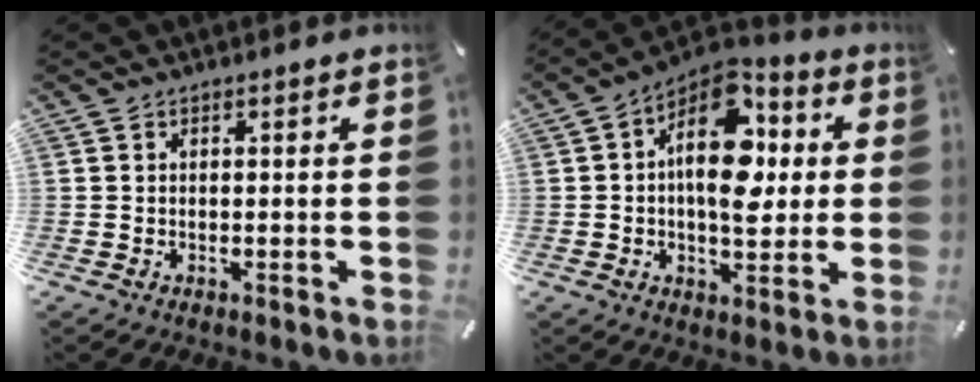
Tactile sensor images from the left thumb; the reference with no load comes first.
{"total": 16.2, "force": [2.6, 9.7, 12.7], "torque": [-0.198, -0.021, 0.043]}